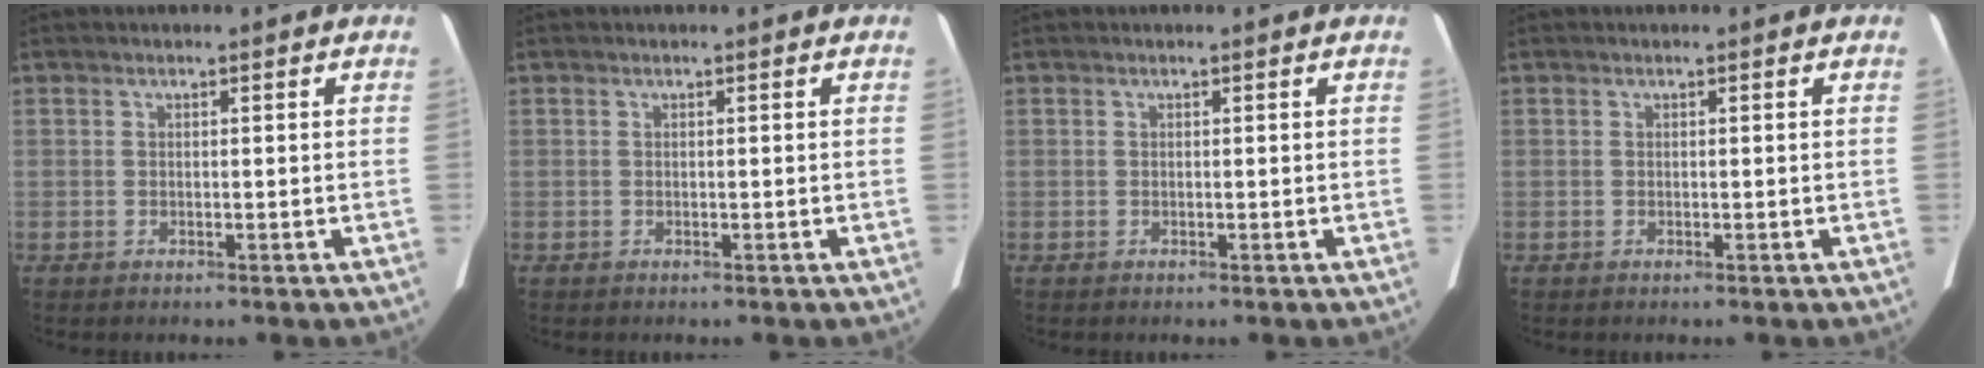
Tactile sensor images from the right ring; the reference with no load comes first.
{"total": 0.0}
{"total": 0.0}
{"total": 0.0}